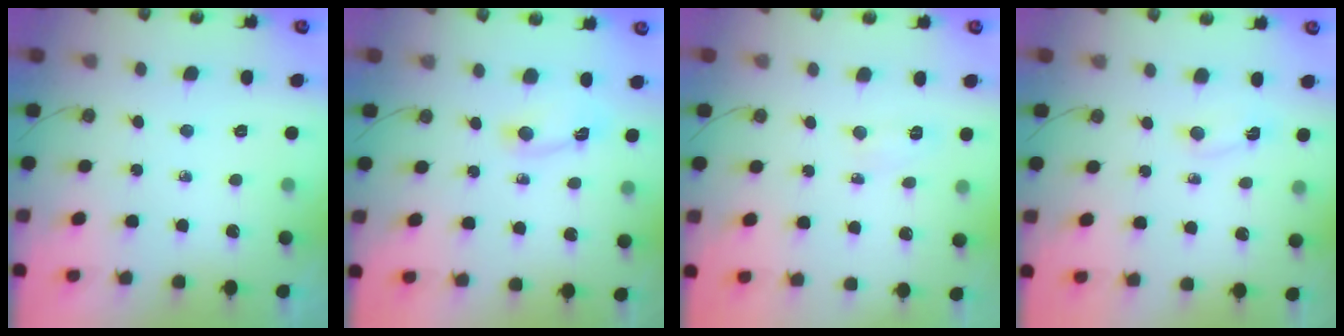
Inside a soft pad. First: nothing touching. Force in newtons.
{"total": 2.3, "press": 2.3, "slide": 0.3}
{"total": 4.1, "press": 4.0, "slide": 0.5}
{"total": 2.4, "press": 2.4, "slide": 0.5}